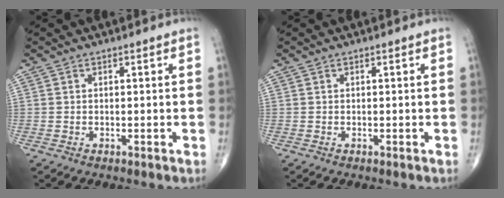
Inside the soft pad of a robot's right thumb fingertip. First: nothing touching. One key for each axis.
{"total": 0.0}